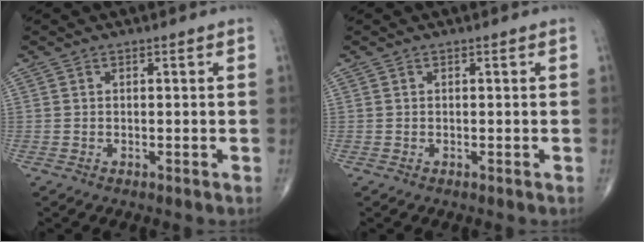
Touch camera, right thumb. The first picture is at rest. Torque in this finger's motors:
{"motor_torque": [0.01, 0.01, -0.04, 0.03, 0.00]}